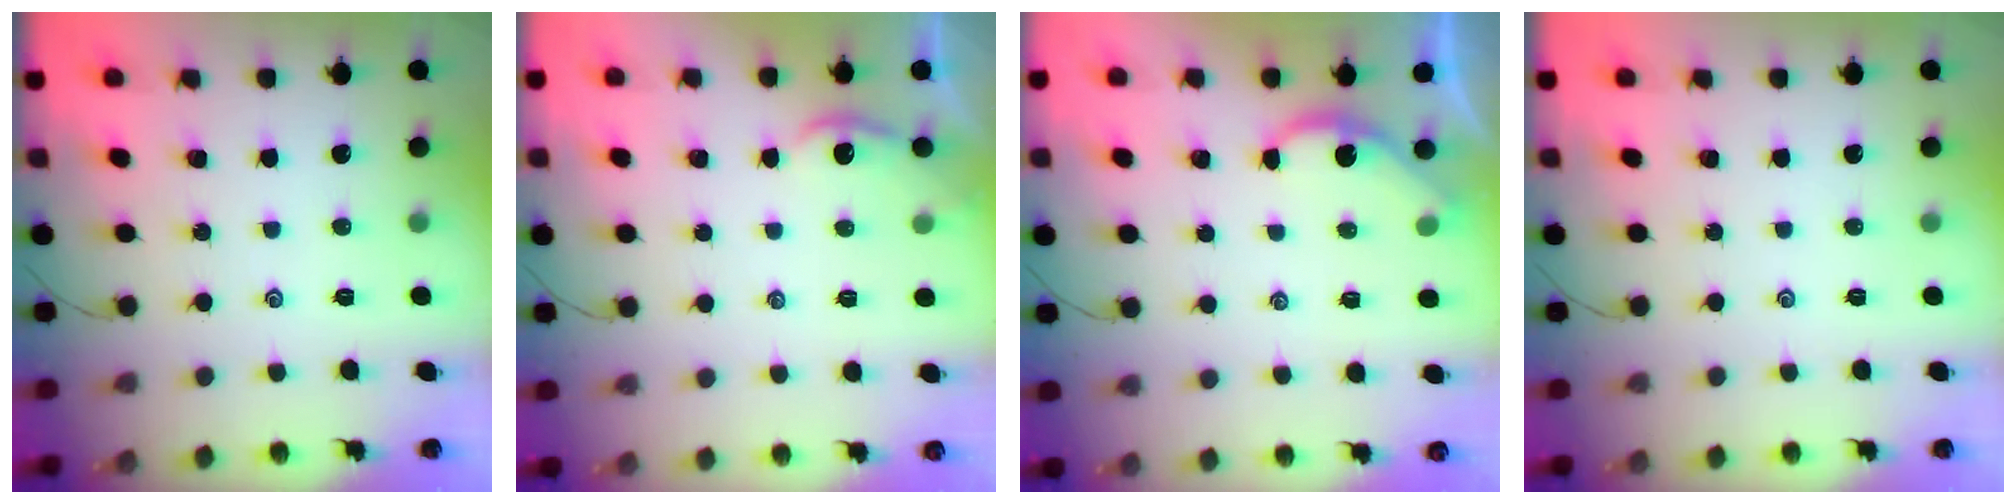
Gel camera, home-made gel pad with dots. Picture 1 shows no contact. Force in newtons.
{"total": 2.0, "press": 2.0, "slide": 0.1}
{"total": 2.4, "press": 2.3, "slide": 0.3}
{"total": 0.0}